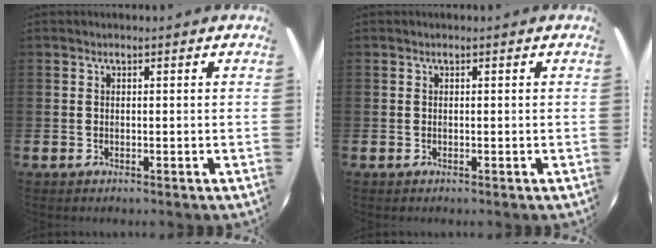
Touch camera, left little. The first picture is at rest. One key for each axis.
{"total": 0.0}